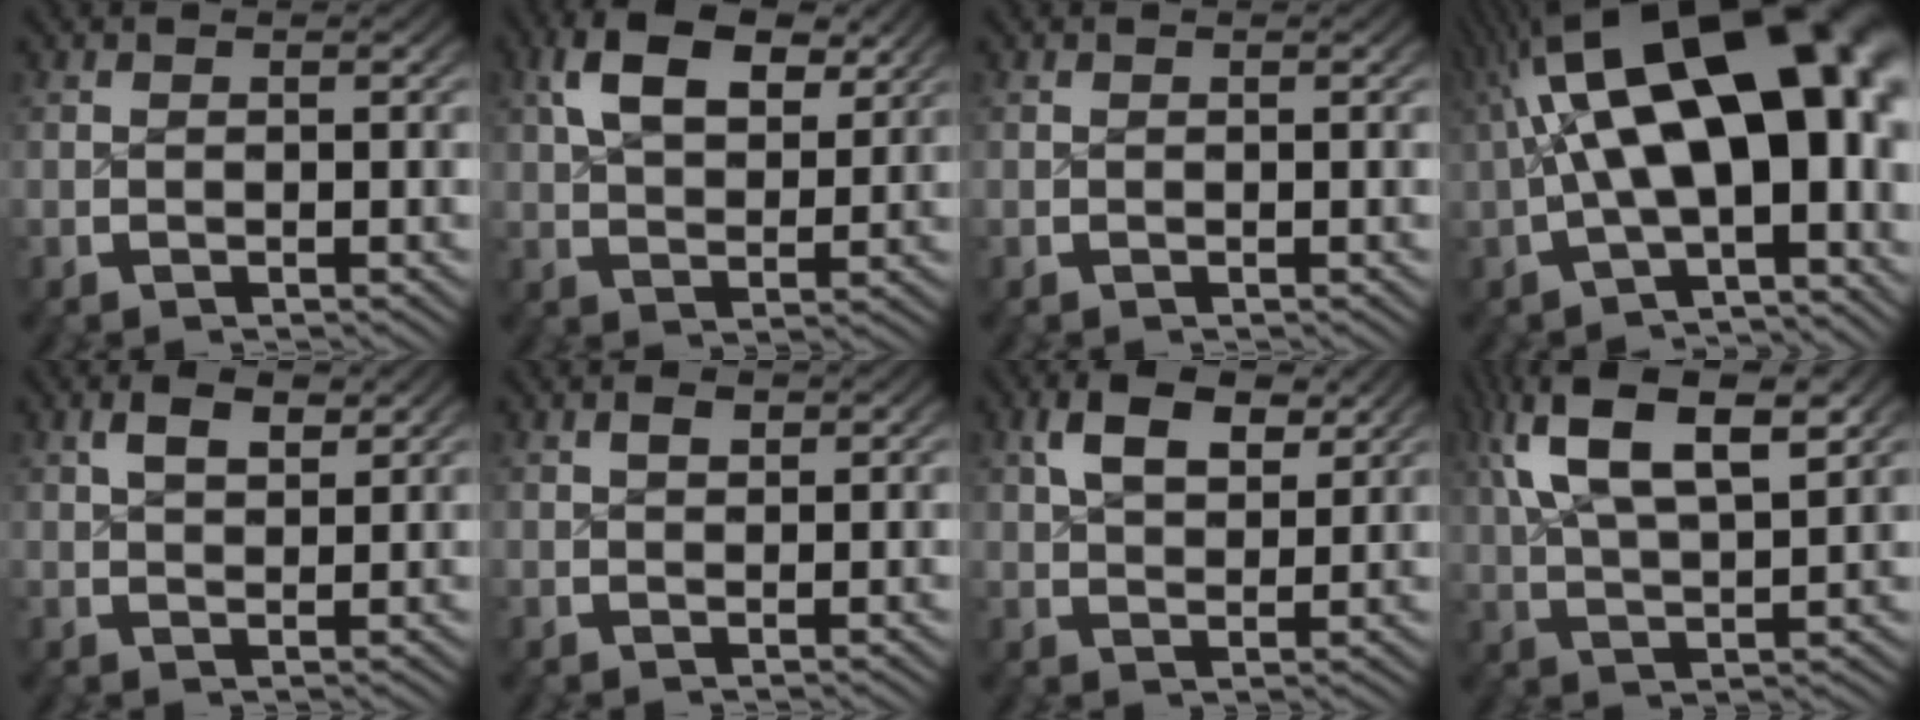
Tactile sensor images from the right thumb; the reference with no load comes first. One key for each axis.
{"total": 6.0, "fx": 3.3, "fy": 2.8, "fz": 4.1, "tx": -0.063, "ty": 0.003, "tz": 0.058}
{"total": 0.0}
{"total": 15.2, "fx": 0.8, "fy": 7.8, "fz": 13.1, "tx": -0.220, "ty": -0.021, "tz": 0.023}
{"total": 2.5, "fx": 1.7, "fy": 0.8, "fz": 1.5, "tx": -0.017, "ty": 0.005, "tz": 0.031}
{"total": 0.8, "fx": 0.6, "fy": 0.3, "fz": 0.4, "tx": 0.001, "ty": 0.001, "tz": 0.011}
{"total": 4.6, "fx": 2.8, "fy": 2.1, "fz": 3.0, "tx": -0.044, "ty": 0.003, "tz": 0.049}
{"total": 8.5, "fx": 3.8, "fy": 3.5, "fz": 6.8, "tx": -0.133, "ty": 0.007, "tz": 0.069}